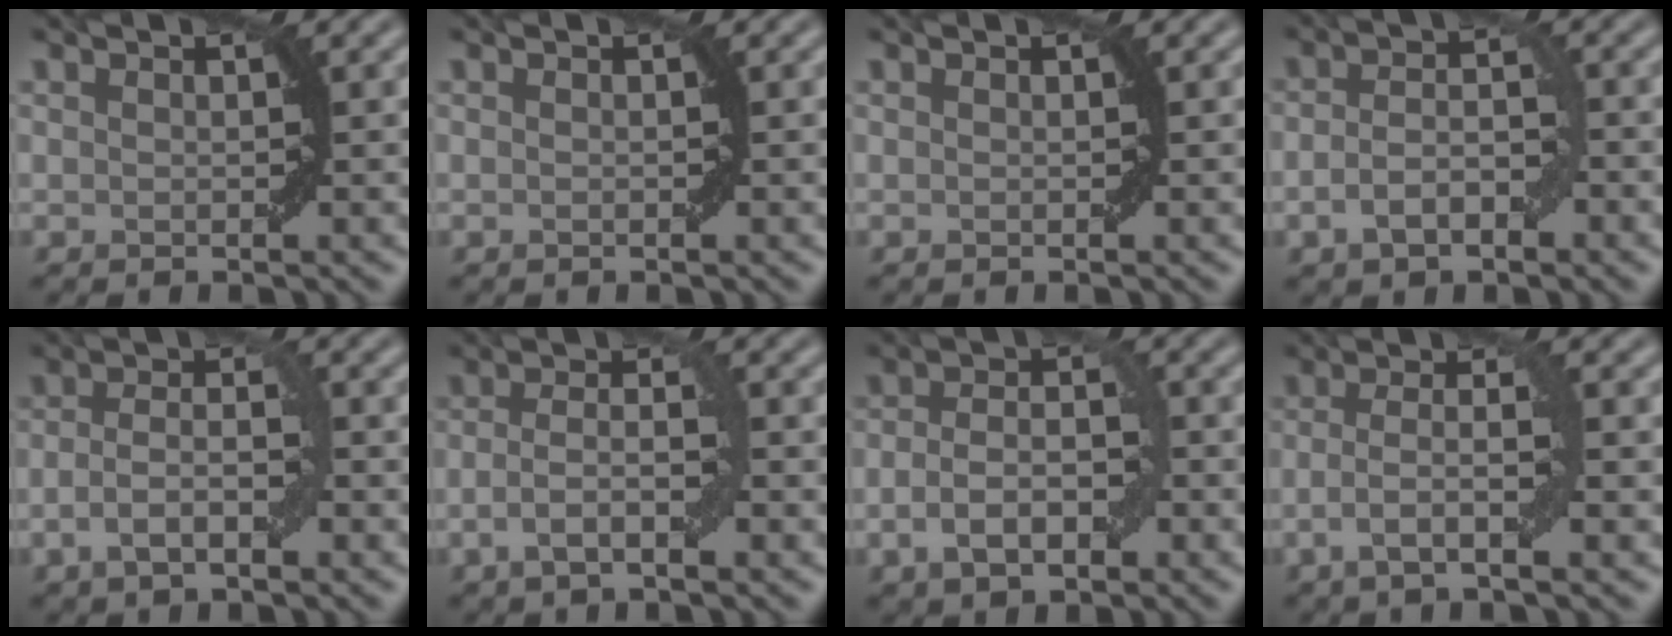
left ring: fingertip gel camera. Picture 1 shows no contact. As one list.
[{"total": 0.0}, {"total": 0.0}, {"total": 3.6, "force": [-1.3, 1.8, 2.9], "torque": [-0.055, 0.003, -0.027]}, {"total": 3.7, "force": [-1.2, 1.5, 3.1], "torque": [-0.061, 0.003, -0.027]}, {"total": 3.5, "force": [-1.1, 1.0, 3.1], "torque": [-0.061, 0.004, -0.026]}, {"total": 4.7, "force": [-1.5, 2.6, 3.7], "torque": [-0.065, 0.003, -0.029]}, {"total": 3.8, "force": [-1.1, 0.8, 3.5], "torque": [-0.067, 0.006, -0.026]}]